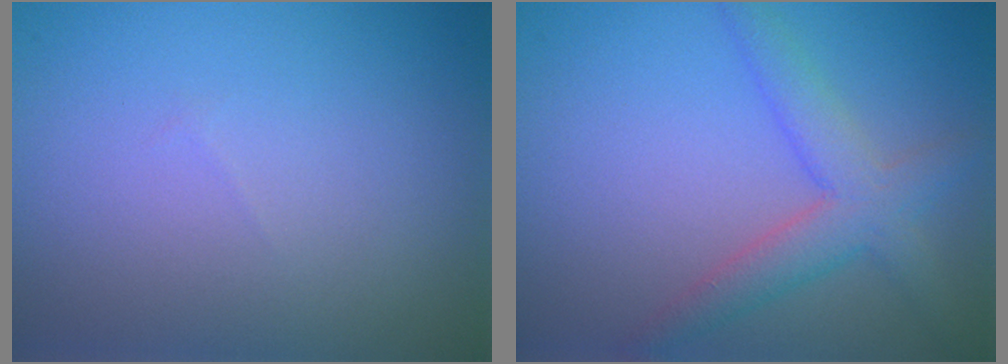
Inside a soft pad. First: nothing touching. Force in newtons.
{"total": 3.8, "press": 3.8, "slide": 0.2}